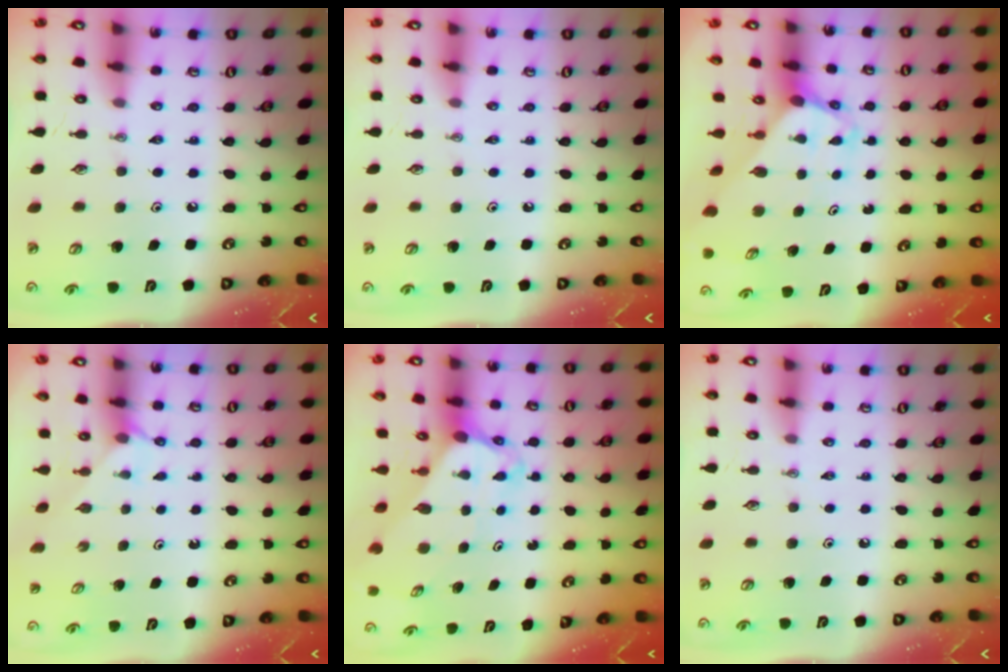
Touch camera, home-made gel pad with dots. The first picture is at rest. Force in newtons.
{"total": 0.0}
{"total": 3.3, "press": 3.3, "slide": 0.3}
{"total": 2.1, "press": 2.1, "slide": 0.1}
{"total": 3.4, "press": 3.4, "slide": 0.3}
{"total": 0.0}